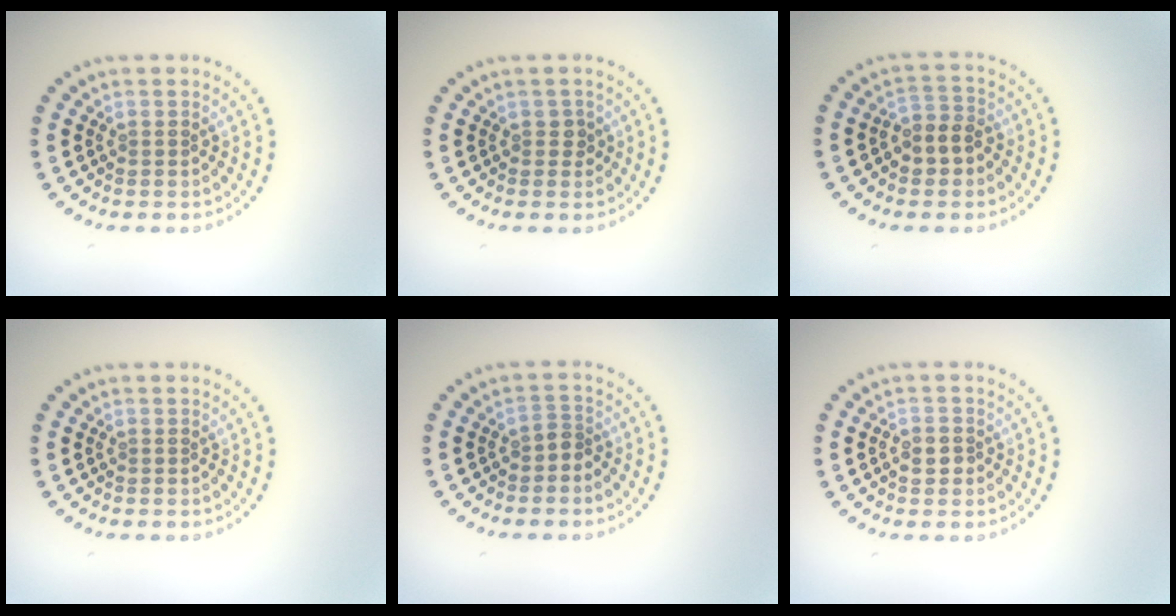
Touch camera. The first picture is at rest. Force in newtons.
{"total": 1.0, "press": 0.9, "slide": 0.4}
{"total": 2.9, "press": 2.7, "slide": 1.1}
{"total": 0.0}
{"total": 1.4, "press": 1.1, "slide": 0.8}
{"total": 1.6, "press": 1.6, "slide": 0.2}